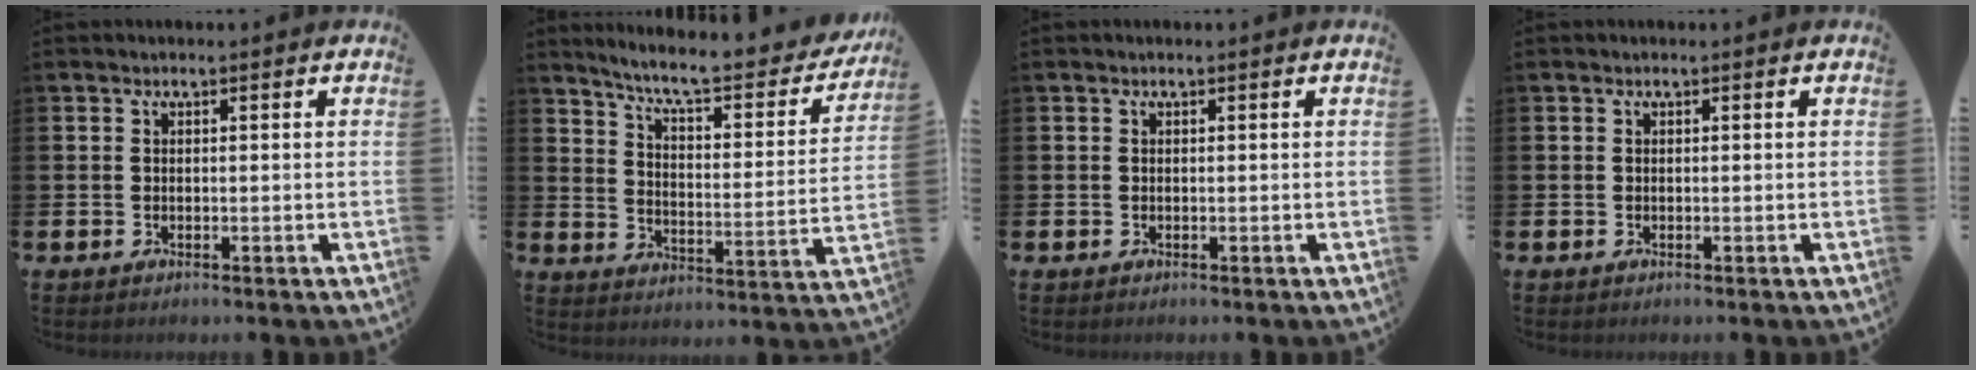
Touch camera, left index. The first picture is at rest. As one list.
[{"total": 7.8, "force": [7.0, 1.2, 3.3], "torque": [-0.082, -0.053, 0.113]}, {"total": 0.0}, {"total": 0.0}]